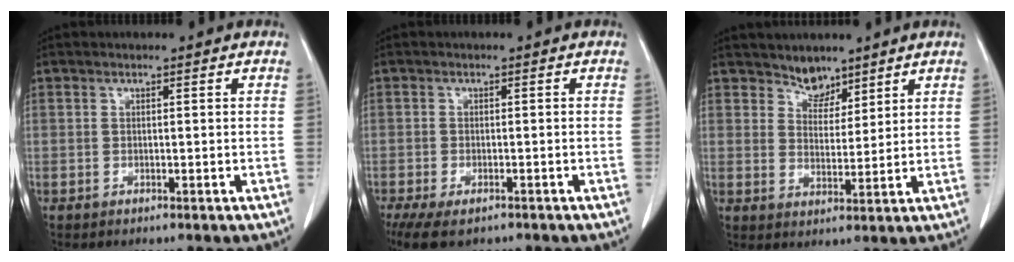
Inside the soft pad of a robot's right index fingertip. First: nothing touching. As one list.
[{"total": 7.6, "force": [-5.5, 3.0, 4.3], "torque": [-0.075, -0.014, -0.084]}, {"total": 4.0, "force": [3.4, 2.0, 0.6], "torque": [-0.006, -0.002, 0.062]}]